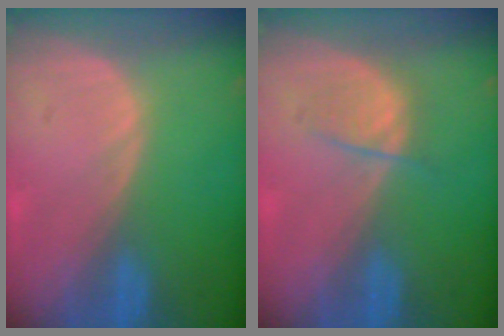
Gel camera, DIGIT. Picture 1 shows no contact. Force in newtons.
{"total": 2.6, "press": 2.5, "slide": 0.5}